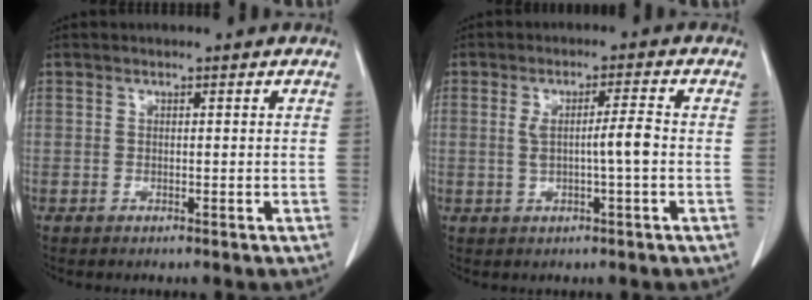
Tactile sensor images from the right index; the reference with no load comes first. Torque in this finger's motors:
{"motor_torque": [0.42, -0.16, 0.32, 0.08]}